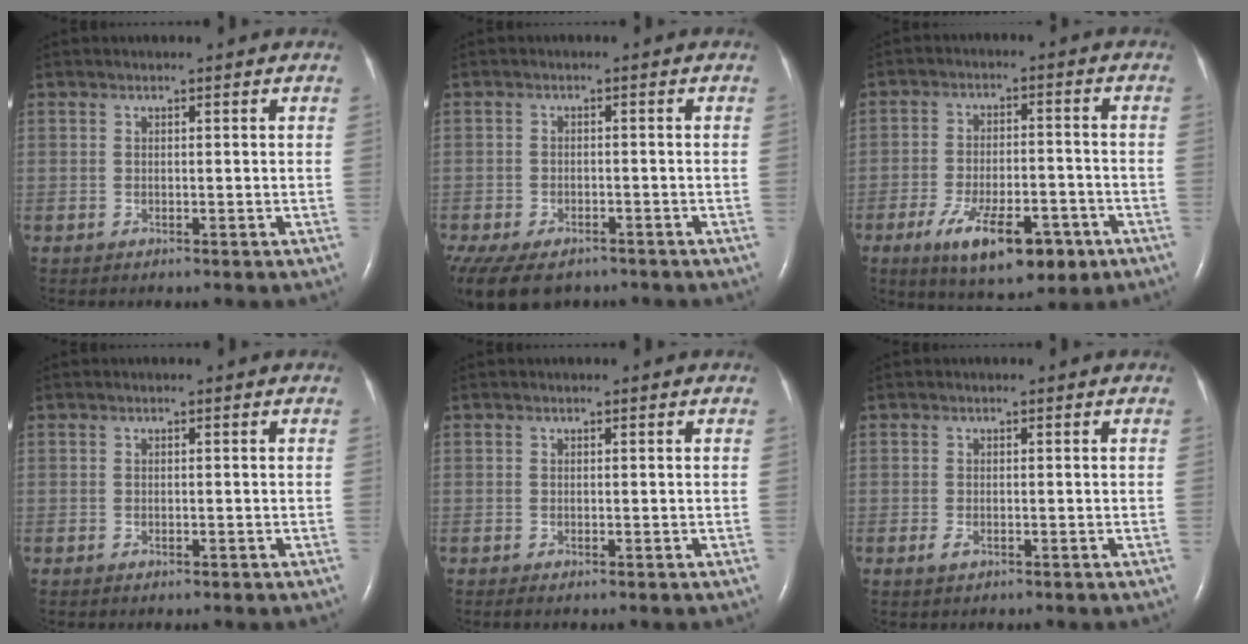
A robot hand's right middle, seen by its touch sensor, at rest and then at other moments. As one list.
[{"total": 14.4, "force": [-9.8, 8.0, 7.0], "torque": [-0.195, -0.027, -0.134]}, {"total": 12.8, "force": [-6.8, 4.7, 9.8], "torque": [-0.162, -0.011, -0.097]}, {"total": 0.7, "force": [-0.4, 0.3, 0.5], "torque": [-0.009, -0.001, -0.001]}, {"total": 0.7, "force": [-0.4, 0.1, 0.6], "torque": [-0.012, -0.003, -0.003]}, {"total": 1.3, "force": [-0.6, 0.6, 0.9], "torque": [-0.023, -0.002, -0.008]}]